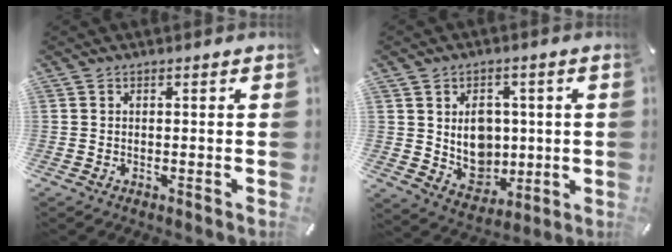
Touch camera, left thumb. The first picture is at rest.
{"total": 9.7, "force": [1.8, 8.6, 4.1], "torque": [-0.043, -0.015, 0.042]}